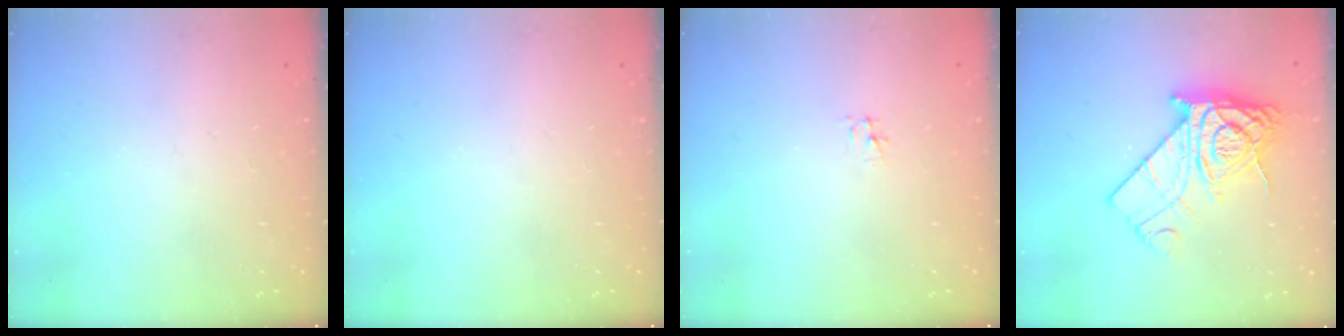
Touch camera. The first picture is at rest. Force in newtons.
{"total": 0.0}
{"total": 2.3, "press": 2.3, "slide": 0.3}
{"total": 12.9, "press": 12.8, "slide": 1.1}